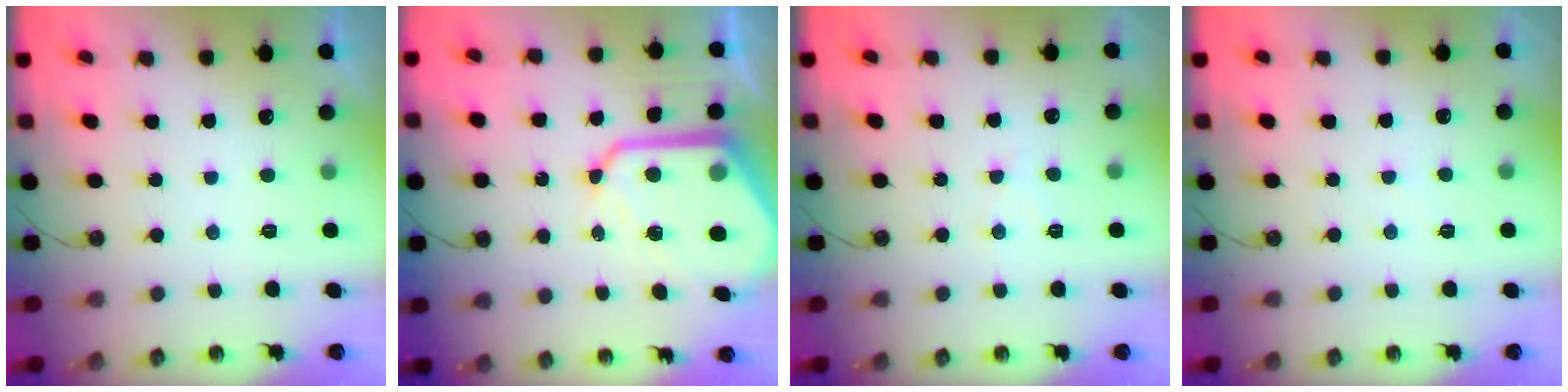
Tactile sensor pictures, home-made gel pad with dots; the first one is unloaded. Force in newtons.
{"total": 17.6, "press": 17.5, "slide": 1.7}
{"total": 6.3, "press": 6.2, "slide": 0.8}
{"total": 2.6, "press": 2.6, "slide": 0.4}